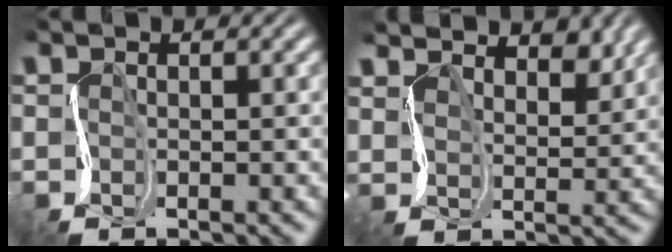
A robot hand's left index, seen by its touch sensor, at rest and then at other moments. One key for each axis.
{"total": 5.3, "fx": 5.2, "fy": 0.8, "fz": 0.6, "tx": -0.028, "ty": 0.000, "tz": 0.069}